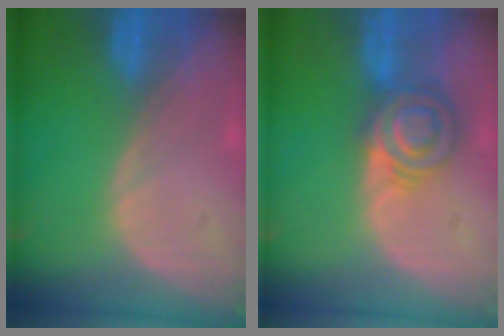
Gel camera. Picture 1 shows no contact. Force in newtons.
{"total": 6.4, "press": 6.2, "slide": 1.6}